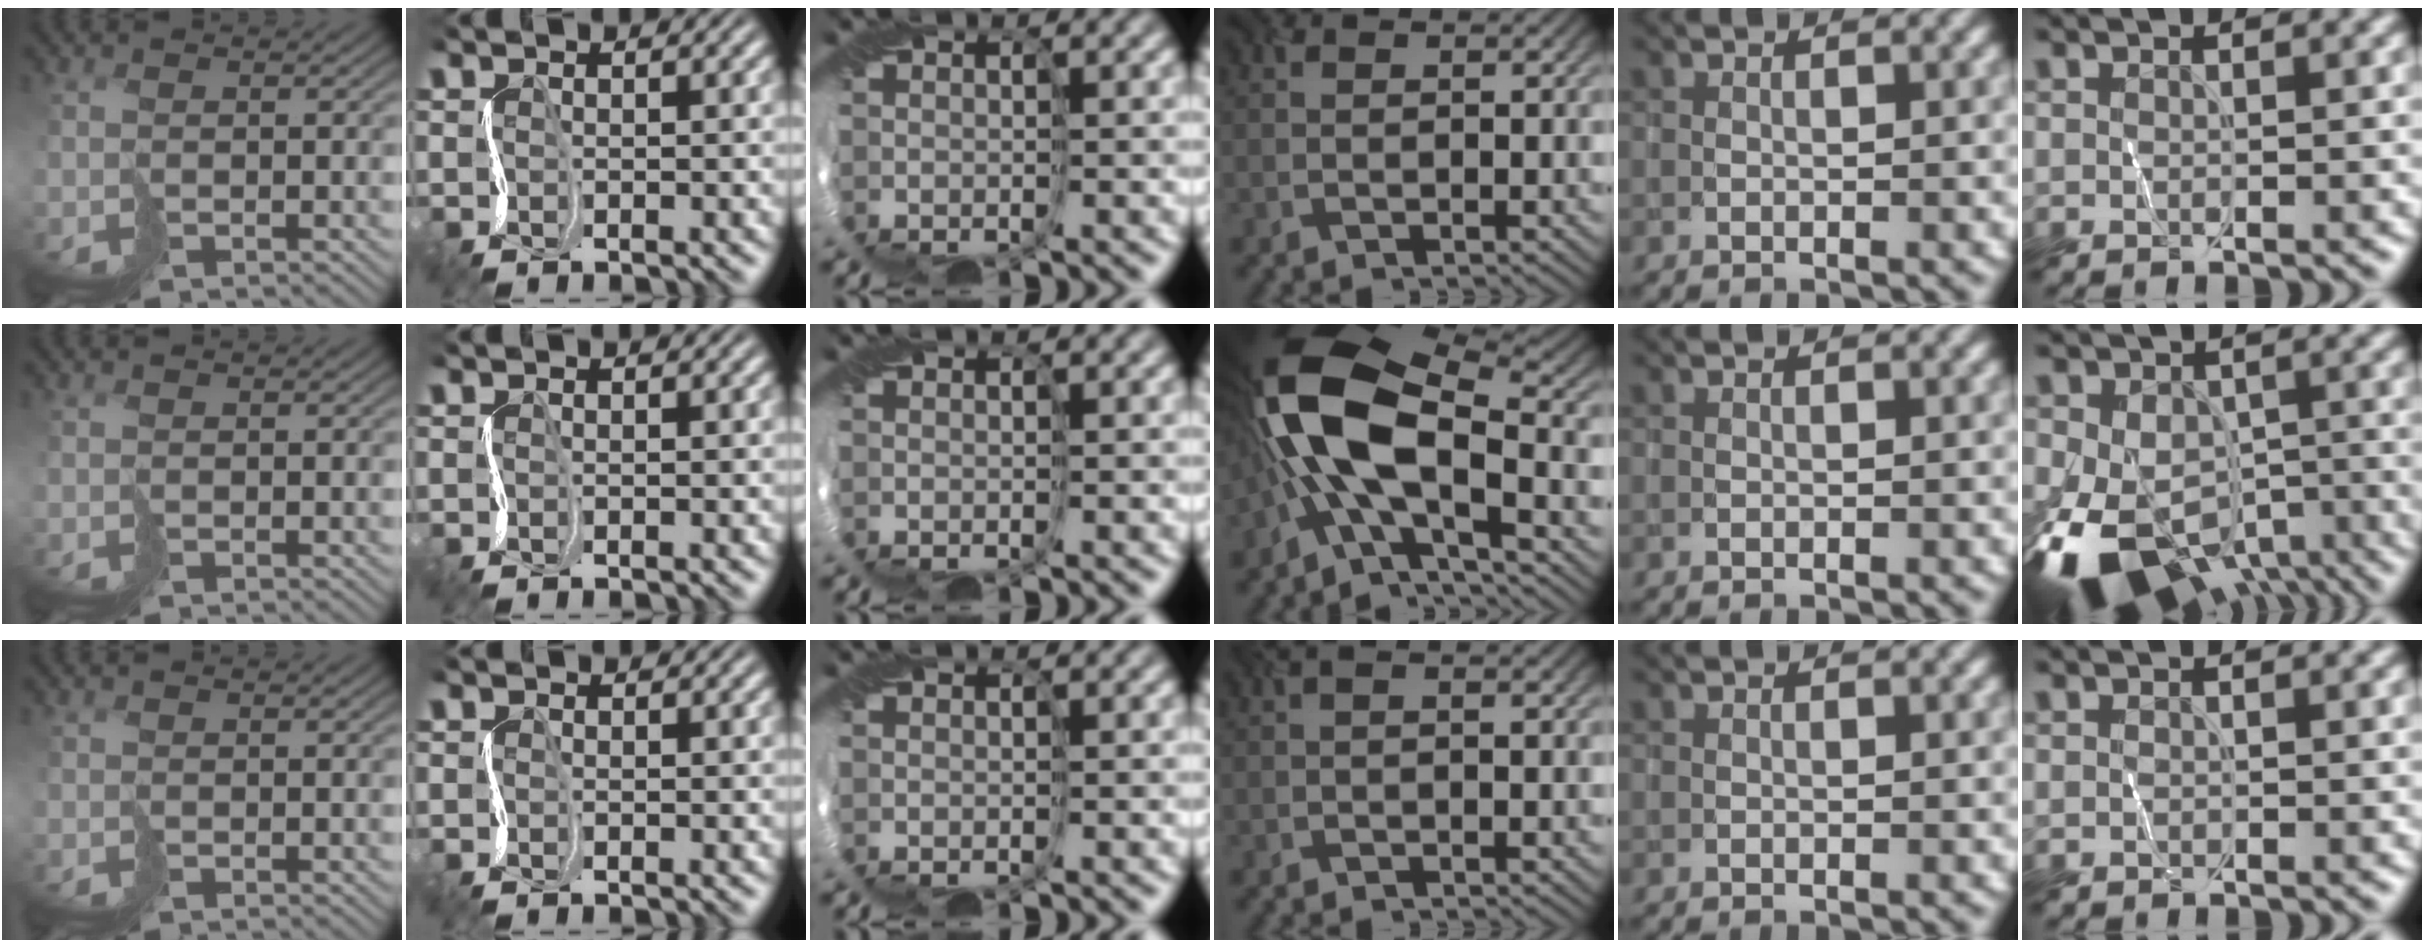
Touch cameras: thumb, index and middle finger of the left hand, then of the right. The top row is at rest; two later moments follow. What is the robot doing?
{"motion": "cut", "object": "receipt paper"}